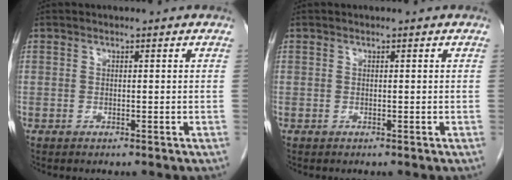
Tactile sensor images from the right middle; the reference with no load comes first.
{"total": 0.0}